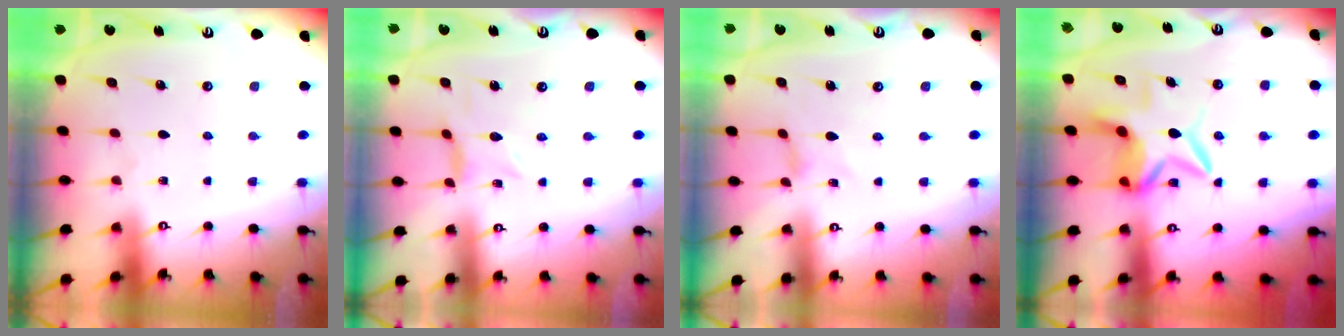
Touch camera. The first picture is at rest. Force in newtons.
{"total": 0.9, "press": 0.8, "slide": 0.1}
{"total": 0.0}
{"total": 9.3, "press": 9.2, "slide": 1.5}